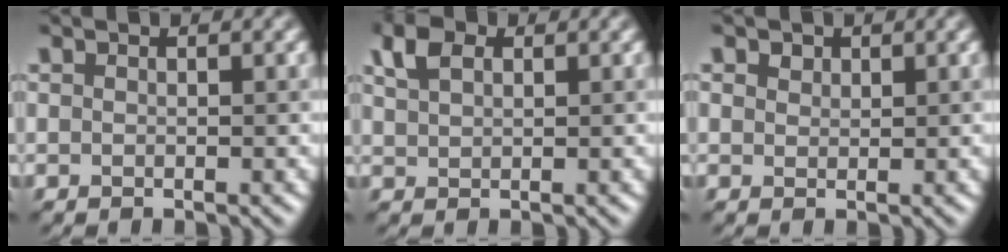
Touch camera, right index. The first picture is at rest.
{"total": 2.8, "force": [1.5, 1.6, 1.6], "torque": [-0.040, 0.007, 0.037]}
{"total": 1.0, "force": [0.7, 0.7, 0.3], "torque": [-0.006, 0.001, 0.014]}